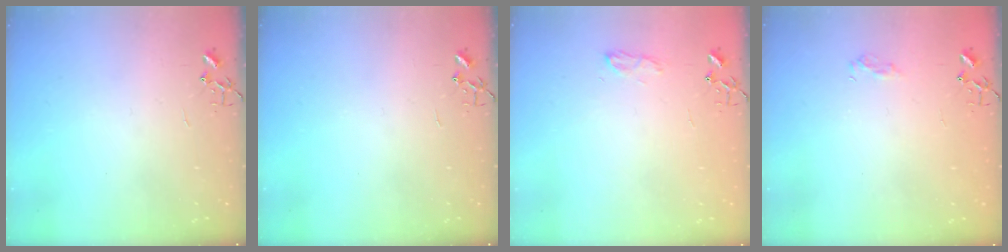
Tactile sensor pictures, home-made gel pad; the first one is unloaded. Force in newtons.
{"total": 0.0}
{"total": 7.9, "press": 7.8, "slide": 0.9}
{"total": 7.1, "press": 7.1, "slide": 0.8}